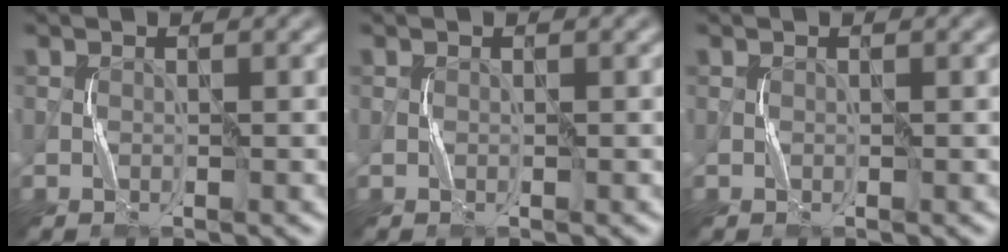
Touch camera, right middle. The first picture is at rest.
{"total": 0.0}
{"total": 0.0}